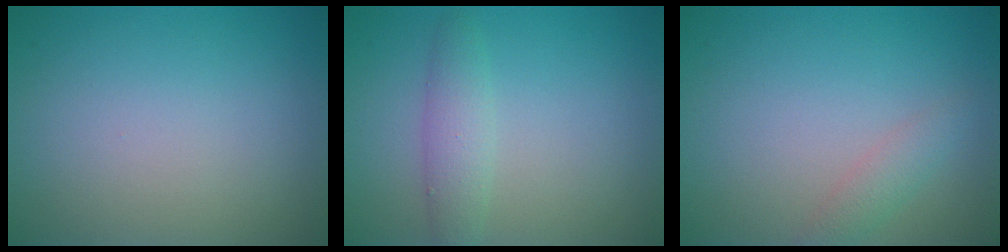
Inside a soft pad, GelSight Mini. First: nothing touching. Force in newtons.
{"total": 2.4, "press": 2.4, "slide": 0.2}
{"total": 1.5, "press": 1.5, "slide": 0.0}